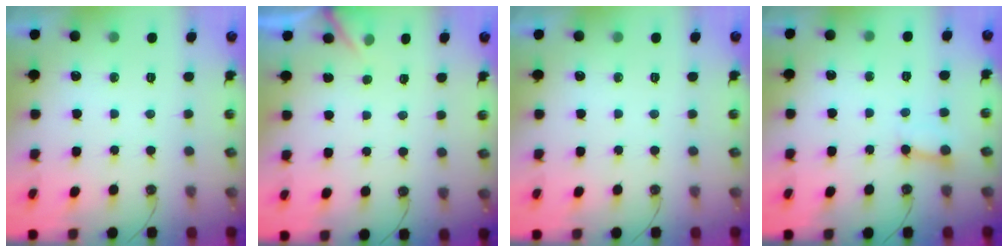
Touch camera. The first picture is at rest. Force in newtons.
{"total": 2.9, "press": 2.9, "slide": 0.3}
{"total": 0.0}
{"total": 4.3, "press": 4.3, "slide": 0.5}